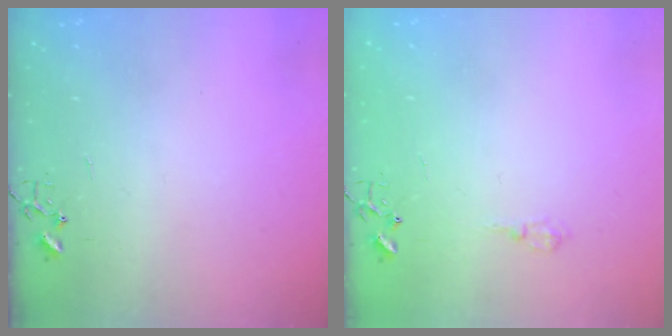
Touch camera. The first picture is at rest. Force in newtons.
{"total": 6.5, "press": 6.4, "slide": 0.8}